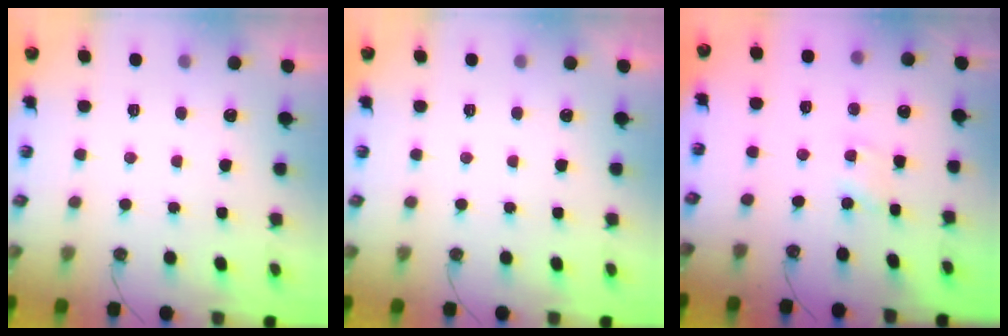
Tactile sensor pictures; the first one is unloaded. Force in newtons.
{"total": 0.0}
{"total": 2.7, "press": 2.7, "slide": 0.2}